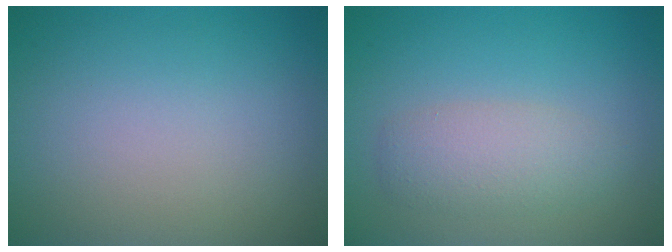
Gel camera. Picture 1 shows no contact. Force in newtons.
{"total": 3.0, "press": 3.0, "slide": 0.2}